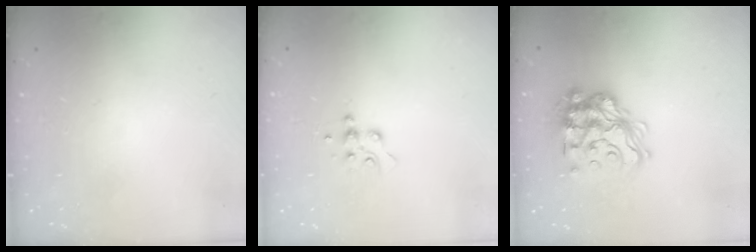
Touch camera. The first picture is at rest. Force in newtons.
{"total": 6.3, "press": 6.3, "slide": 0.8}
{"total": 17.8, "press": 17.7, "slide": 1.8}